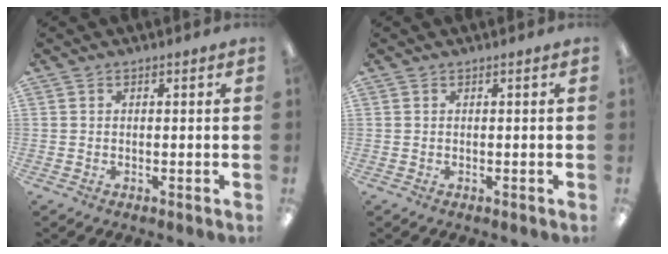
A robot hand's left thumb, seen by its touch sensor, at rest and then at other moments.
{"total": 0.0}